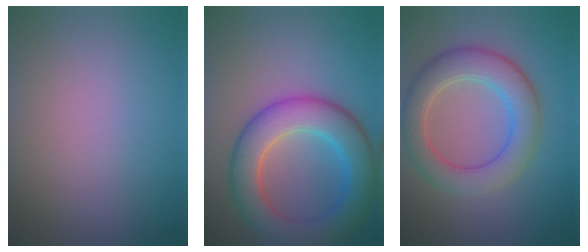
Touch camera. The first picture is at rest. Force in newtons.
{"total": 7.9, "press": 7.9, "slide": 0.2}
{"total": 5.8, "press": 5.8, "slide": 0.6}